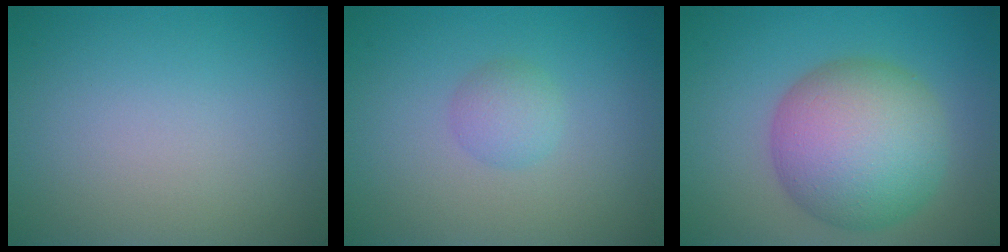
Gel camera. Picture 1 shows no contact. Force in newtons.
{"total": 1.7, "press": 1.7, "slide": 0.0}
{"total": 9.7, "press": 9.7, "slide": 0.4}